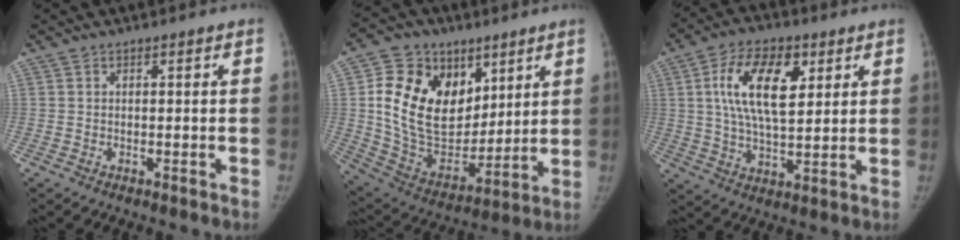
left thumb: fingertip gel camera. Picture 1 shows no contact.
{"total": 23.0, "force": [7.7, 16.2, 14.4], "torque": [-0.229, -0.027, 0.153]}
{"total": 14.4, "force": [4.5, 7.2, 11.6], "torque": [-0.192, -0.010, 0.081]}